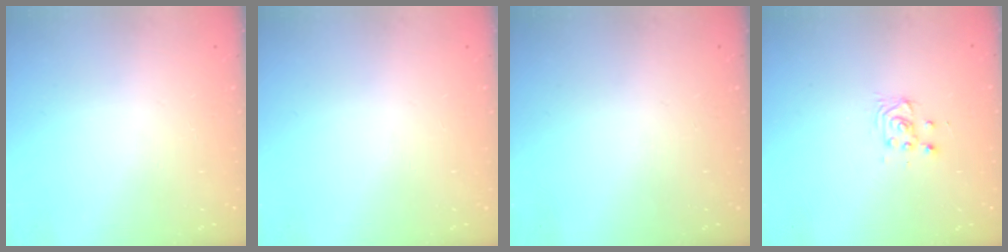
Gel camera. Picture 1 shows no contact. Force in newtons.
{"total": 0.0}
{"total": 0.0}
{"total": 3.1, "press": 3.1, "slide": 0.2}